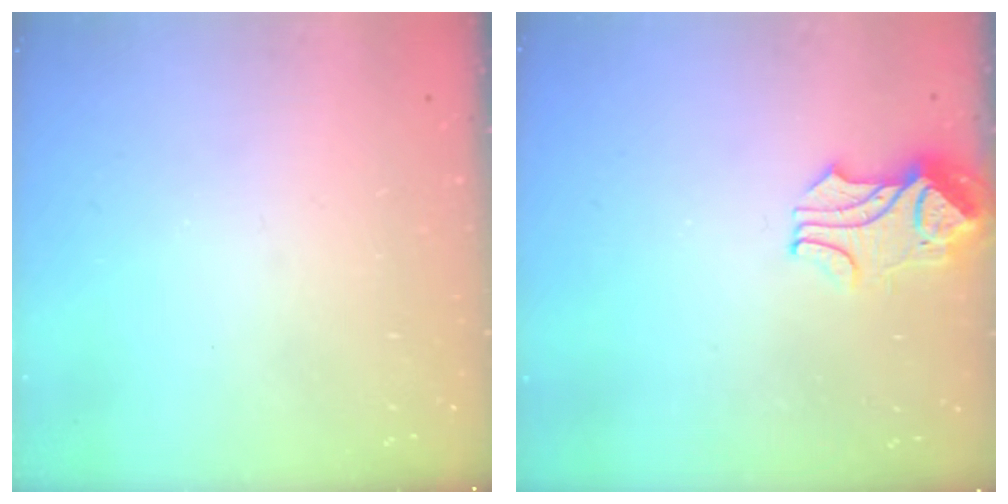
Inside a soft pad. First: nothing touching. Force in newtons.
{"total": 2.3, "press": 2.2, "slide": 0.7}